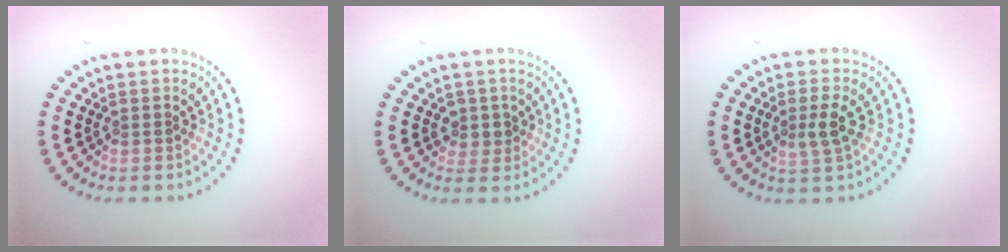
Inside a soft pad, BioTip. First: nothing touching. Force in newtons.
{"total": 1.7, "press": 1.4, "slide": 0.9}
{"total": 2.2, "press": 2.1, "slide": 0.7}